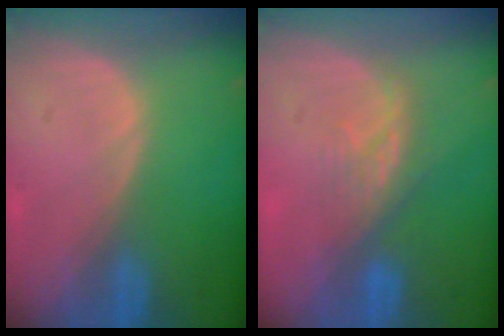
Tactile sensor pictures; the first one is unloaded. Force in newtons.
{"total": 4.3, "press": 4.0, "slide": 1.4}